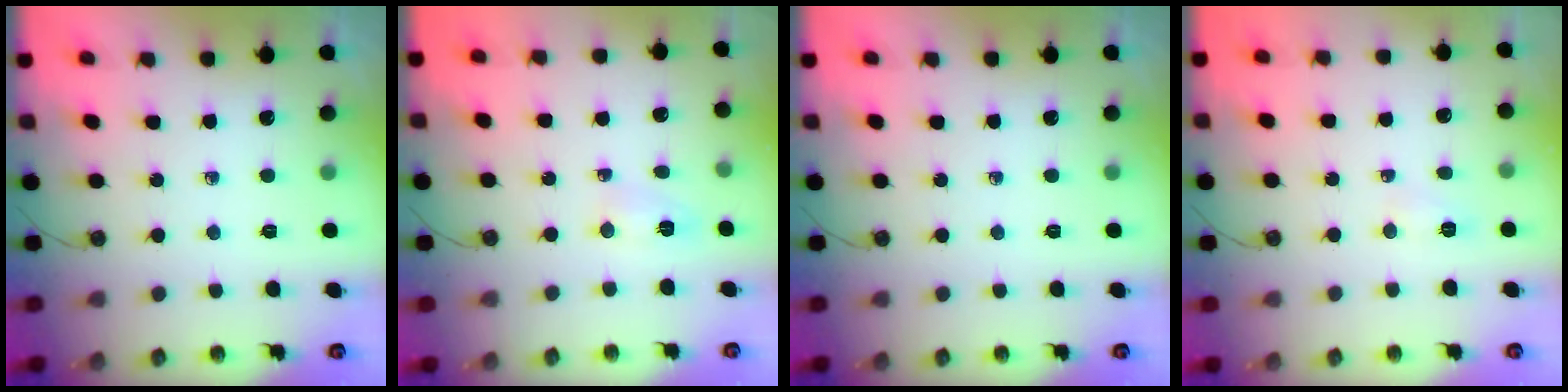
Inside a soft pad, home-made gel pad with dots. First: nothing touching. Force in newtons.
{"total": 3.3, "press": 3.0, "slide": 1.3}
{"total": 0.0}
{"total": 8.6, "press": 4.2, "slide": 7.6}